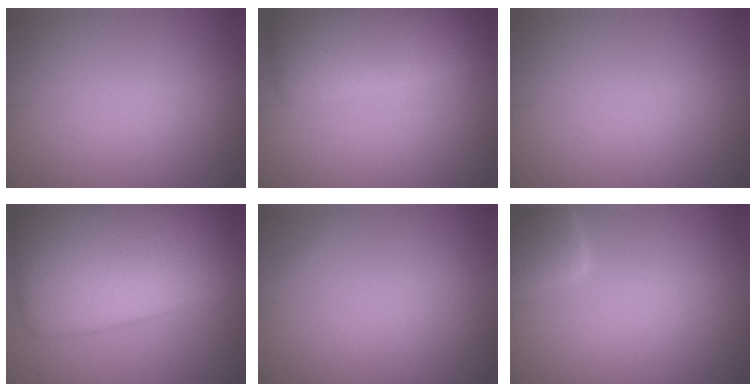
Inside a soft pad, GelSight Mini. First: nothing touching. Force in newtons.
{"total": 6.8, "press": 6.8, "slide": 0.3}
{"total": 0.0}
{"total": 13.2, "press": 13.2, "slide": 0.6}
{"total": 0.0}
{"total": 3.4, "press": 3.4, "slide": 0.2}